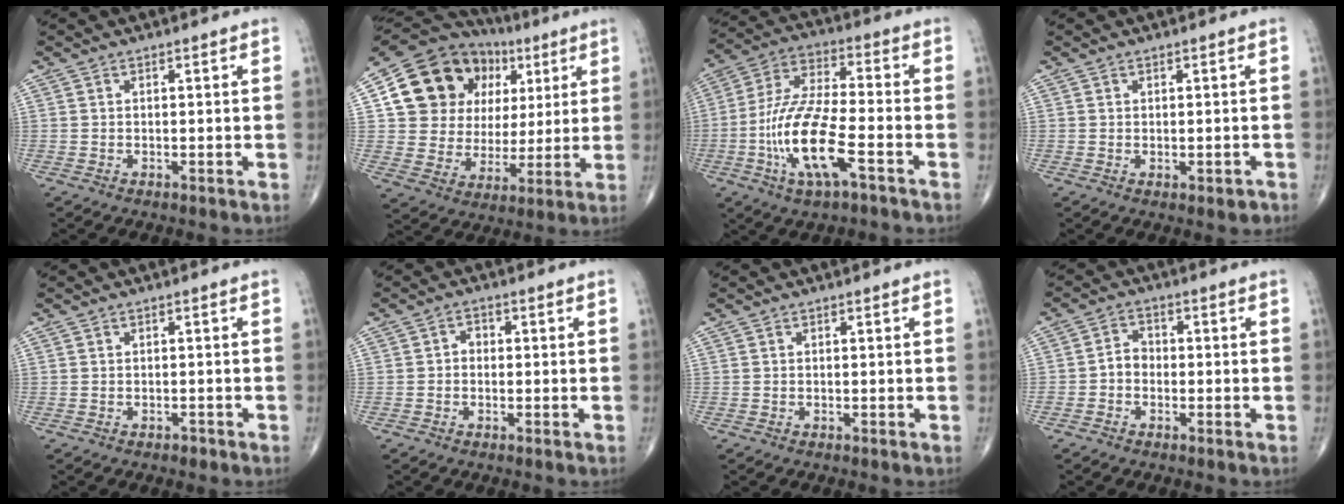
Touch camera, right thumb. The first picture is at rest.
{"total": 20.9, "force": [6.6, 17.1, 10.1], "torque": [-0.128, 0.024, 0.126]}
{"total": 15.6, "force": [-5.6, 4.8, 13.8], "torque": [-0.288, 0.030, -0.104]}
{"total": 2.1, "force": [-0.6, 1.0, 1.7], "torque": [-0.020, 0.006, 0.000]}
{"total": 0.8, "force": [-0.5, 0.5, 0.3], "torque": [-0.001, 0.001, -0.009]}
{"total": 1.6, "force": [-0.3, 1.4, 0.8], "torque": [-0.002, 0.008, -0.011]}
{"total": 0.0}
{"total": 3.1, "force": [-1.0, 2.5, 1.6], "torque": [-0.014, 0.013, -0.027]}